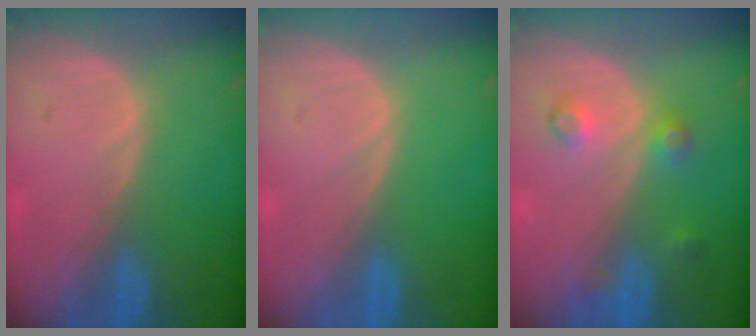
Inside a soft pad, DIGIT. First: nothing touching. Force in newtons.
{"total": 0.0}
{"total": 3.6, "press": 3.3, "slide": 1.4}